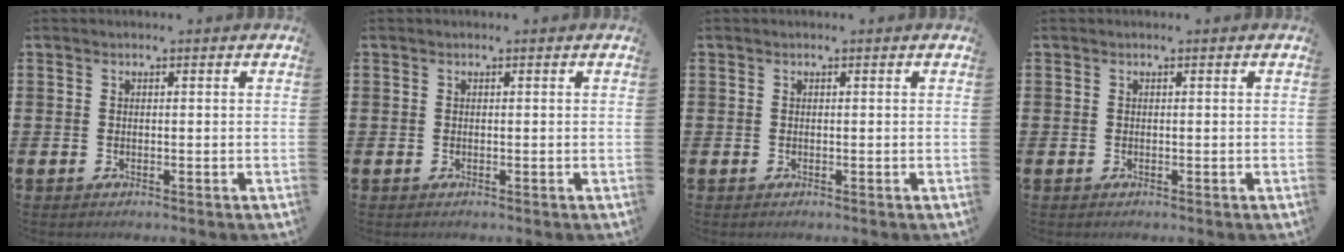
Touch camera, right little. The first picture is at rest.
{"total": 0.0}
{"total": 0.0}
{"total": 0.0}